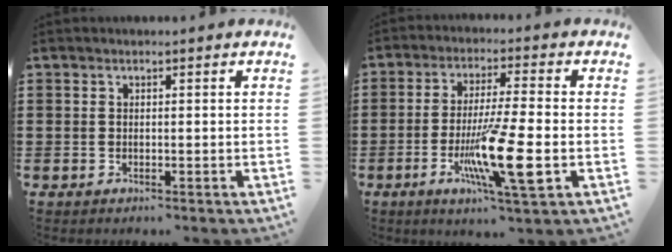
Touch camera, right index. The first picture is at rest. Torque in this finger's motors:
{"motor_torque": [2.14, 0.00, 0.67, 0.21]}